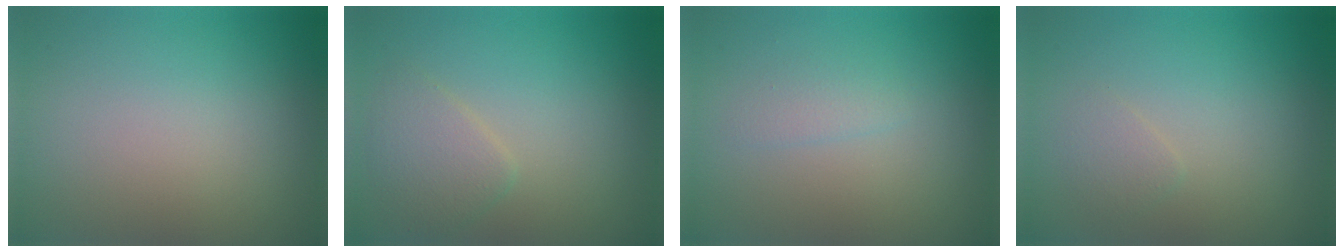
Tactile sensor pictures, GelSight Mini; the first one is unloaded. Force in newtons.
{"total": 2.4, "press": 2.4, "slide": 0.1}
{"total": 1.1, "press": 1.1, "slide": 0.1}
{"total": 1.0, "press": 1.0, "slide": 0.0}